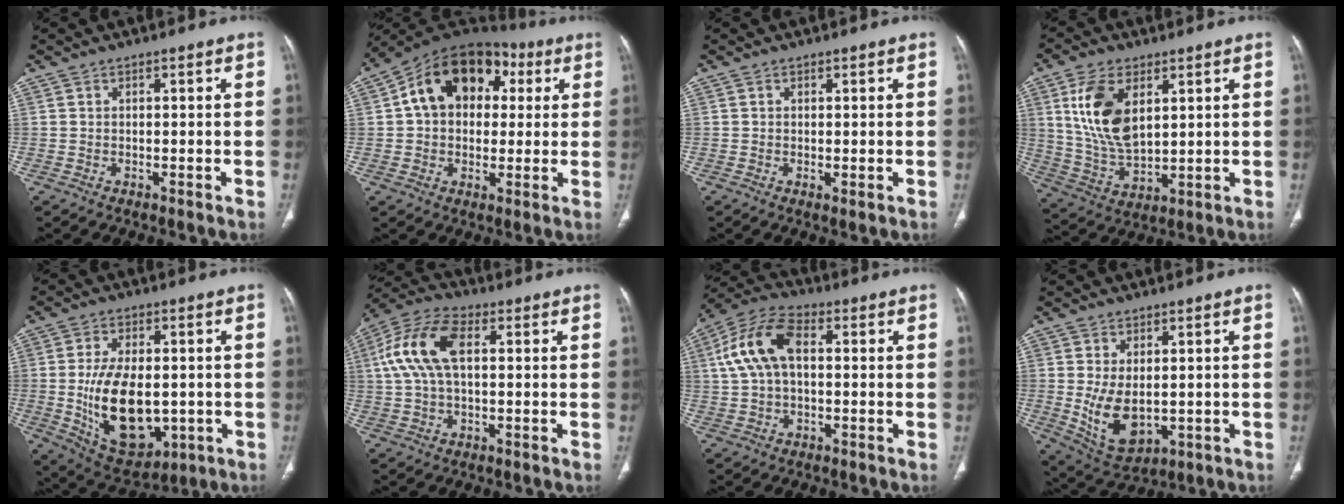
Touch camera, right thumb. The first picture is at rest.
{"total": 17.9, "force": [4.4, 12.6, 12.0], "torque": [-0.162, 0.029, 0.063]}
{"total": 0.8, "force": [0.0, 0.3, 0.8], "torque": [-0.020, -0.006, 0.001]}
{"total": 14.0, "force": [4.6, 7.6, 10.8], "torque": [-0.209, -0.019, 0.099]}
{"total": 17.0, "force": [-1.8, 9.7, 13.9], "torque": [-0.220, -0.010, -0.004]}
{"total": 12.5, "force": [2.3, 6.6, 10.3], "torque": [-0.225, 0.028, 0.040]}
{"total": 11.6, "force": [1.7, 6.7, 9.4], "torque": [-0.193, 0.033, 0.026]}
{"total": 9.2, "force": [-0.4, 5.4, 7.4], "torque": [-0.124, -0.014, 0.017]}